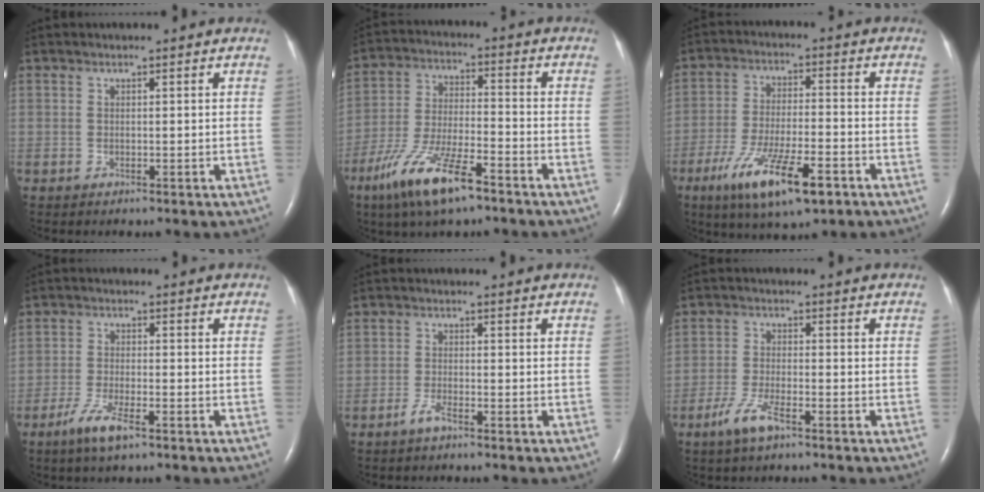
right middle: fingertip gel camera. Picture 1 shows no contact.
{"total": 12.5, "force": [-8.0, 2.6, 9.2], "torque": [-0.189, -0.018, -0.147]}
{"total": 13.0, "force": [-7.1, 2.9, 10.6], "torque": [-0.199, -0.021, -0.116]}
{"total": 5.3, "force": [-3.3, 1.0, 4.0], "torque": [-0.089, -0.008, -0.062]}
{"total": 2.3, "force": [-1.7, 0.3, 1.5], "torque": [-0.039, -0.003, -0.035]}
{"total": 5.0, "force": [-3.2, 1.1, 3.6], "torque": [-0.086, -0.006, -0.062]}